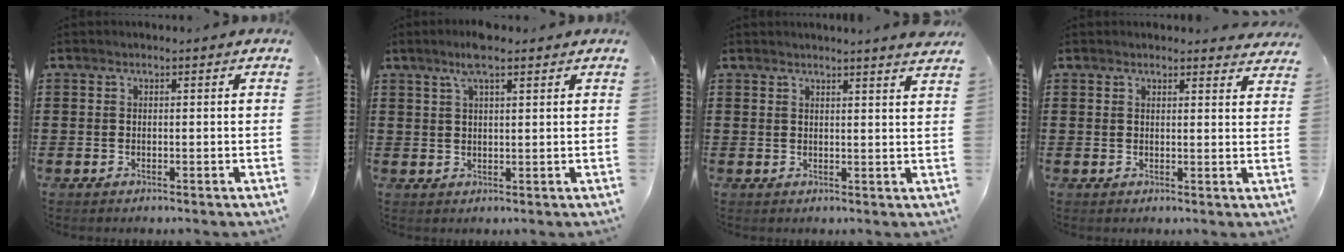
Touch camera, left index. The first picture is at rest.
{"total": 4.5, "force": [2.9, 0.9, 3.3], "torque": [-0.070, 0.006, 0.050]}
{"total": 2.4, "force": [2.3, -0.6, 0.5], "torque": [-0.008, -0.010, 0.041]}
{"total": 2.2, "force": [2.2, 0.2, 0.3], "torque": [-0.003, -0.005, 0.039]}